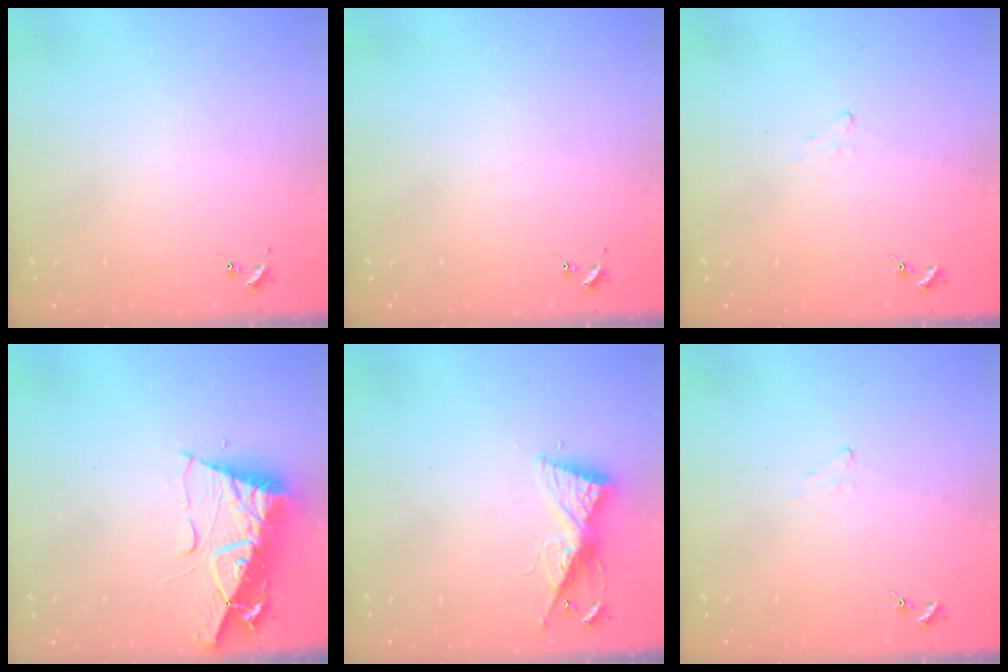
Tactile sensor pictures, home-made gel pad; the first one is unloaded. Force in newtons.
{"total": 0.0}
{"total": 3.9, "press": 3.6, "slide": 1.4}
{"total": 12.0, "press": 11.9, "slide": 1.3}
{"total": 8.2, "press": 8.2, "slide": 0.7}
{"total": 3.9, "press": 3.6, "slide": 1.4}